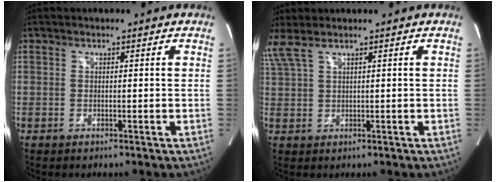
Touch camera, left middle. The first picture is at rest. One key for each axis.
{"total": 3.7, "fx": 2.9, "fy": 0.2, "fz": 2.2, "tx": -0.075, "ty": 0.022, "tz": 0.075}